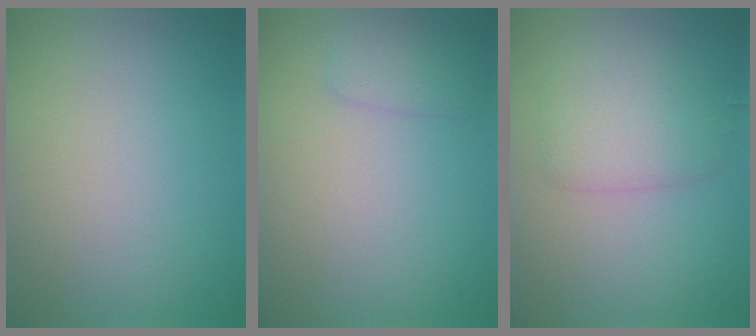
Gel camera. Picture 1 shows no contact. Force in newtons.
{"total": 1.5, "press": 1.5, "slide": 0.1}
{"total": 2.9, "press": 2.9, "slide": 0.1}